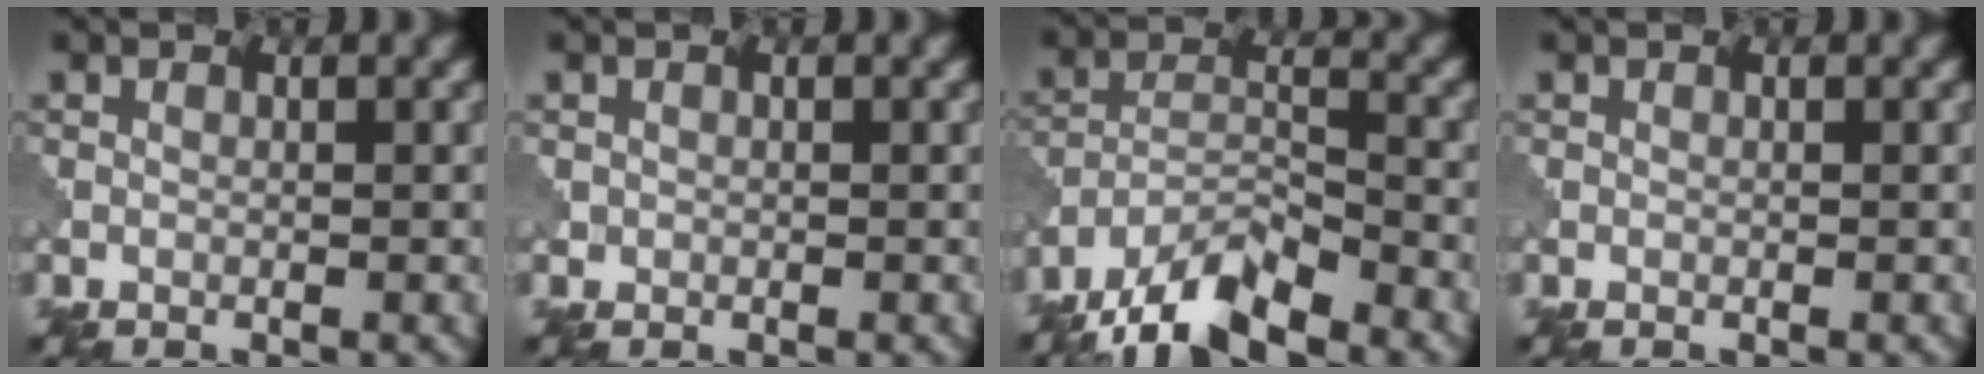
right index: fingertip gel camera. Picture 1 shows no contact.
{"total": 0.5, "force": [0.1, 0.5, -0.1], "torque": [0.004, 0.001, 0.001]}
{"total": 7.5, "force": [-6.2, 1.8, 3.9], "torque": [-0.068, -0.001, -0.118]}
{"total": 0.0}